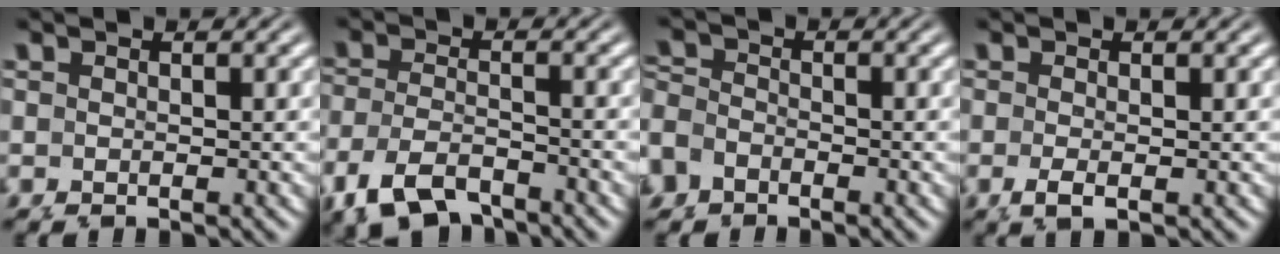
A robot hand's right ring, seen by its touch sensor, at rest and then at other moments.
{"total": 4.9, "force": [-3.3, 2.9, 2.1], "torque": [-0.061, -0.025, -0.042]}
{"total": 2.5, "force": [-1.2, 2.2, 0.2], "torque": [-0.008, -0.011, -0.021]}
{"total": 1.1, "force": [-0.5, 0.1, 1.0], "torque": [-0.025, -0.007, -0.004]}